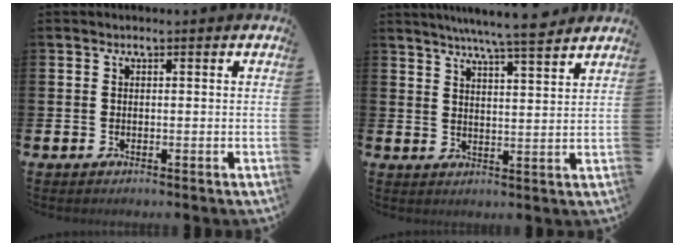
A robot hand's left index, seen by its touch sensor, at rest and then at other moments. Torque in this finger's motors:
{"motor_torque": [0.95, -1.19, 0.75, 0.21]}